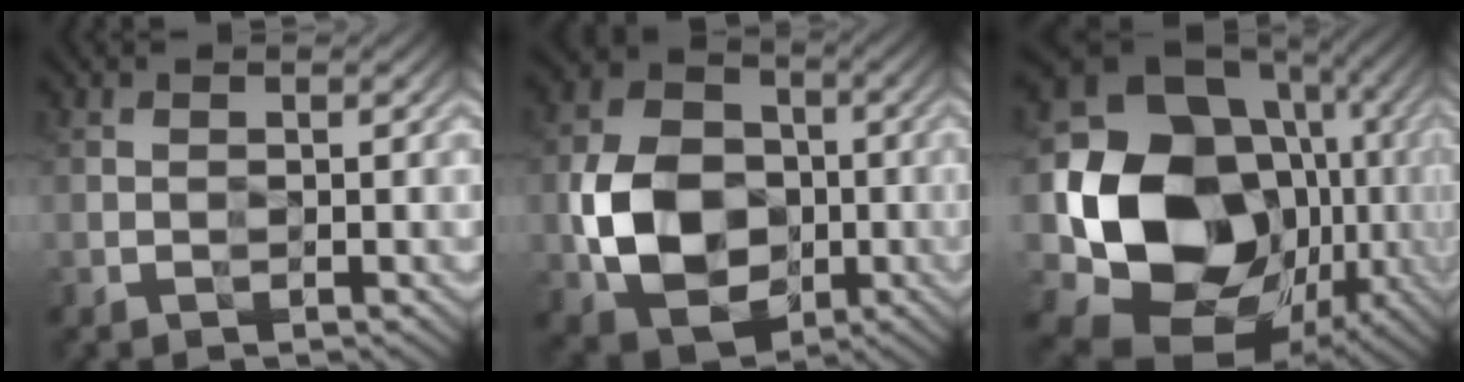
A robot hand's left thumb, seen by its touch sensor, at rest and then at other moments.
{"total": 11.1, "force": [-2.0, 8.7, 6.7], "torque": [-0.150, -0.010, -0.036]}
{"total": 21.6, "force": [-1.4, 18.5, 11.1], "torque": [-0.264, -0.072, 0.016]}